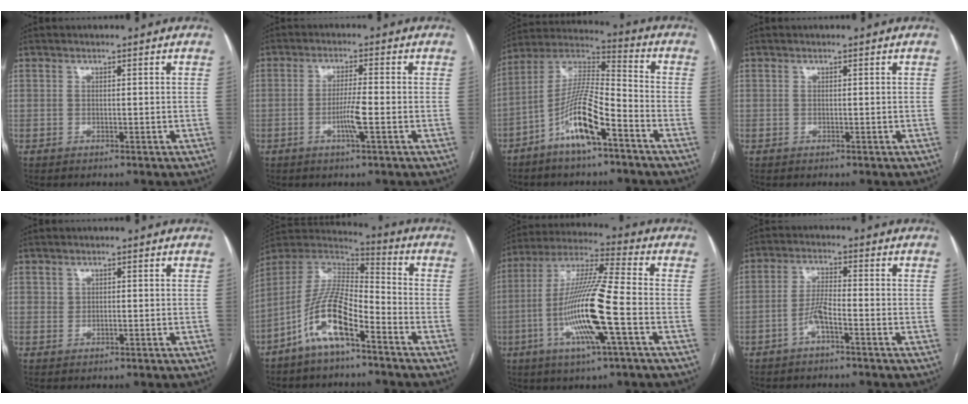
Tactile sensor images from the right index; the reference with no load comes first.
{"total": 4.3, "force": [-1.3, -0.2, 4.1], "torque": [-0.079, -0.006, -0.026]}
{"total": 12.5, "force": [-6.5, 2.1, 10.5], "torque": [-0.208, 0.004, -0.126]}
{"total": 0.0}
{"total": 0.8, "force": [0.4, 0.6, 0.4], "torque": [-0.004, 0.000, 0.006]}
{"total": 12.7, "force": [-7.0, 3.3, 10.1], "torque": [-0.207, 0.008, -0.133]}
{"total": 16.0, "force": [-4.3, 0.3, 15.4], "torque": [-0.309, -0.007, -0.086]}
{"total": 3.8, "force": [-2.0, 0.5, 3.2], "torque": [-0.068, 0.010, -0.040]}